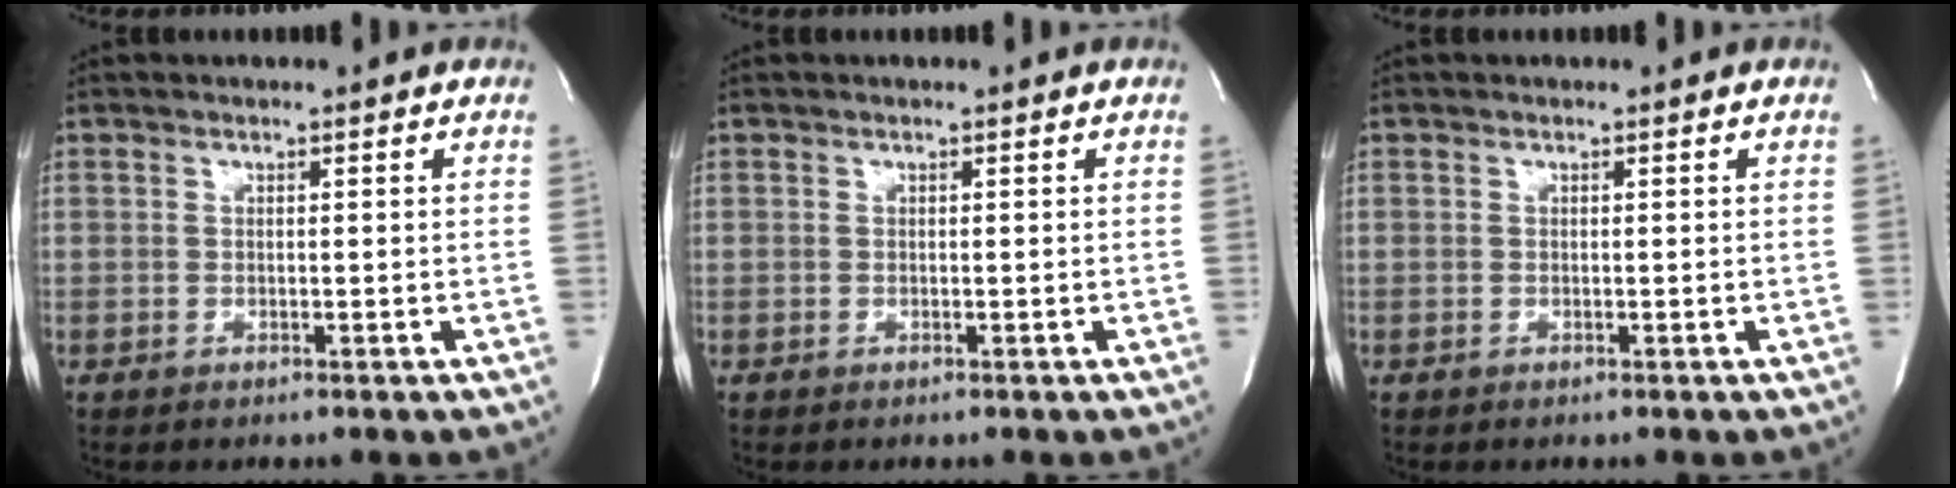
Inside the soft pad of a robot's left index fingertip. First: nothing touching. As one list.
[{"total": 0.0}, {"total": 0.0}]